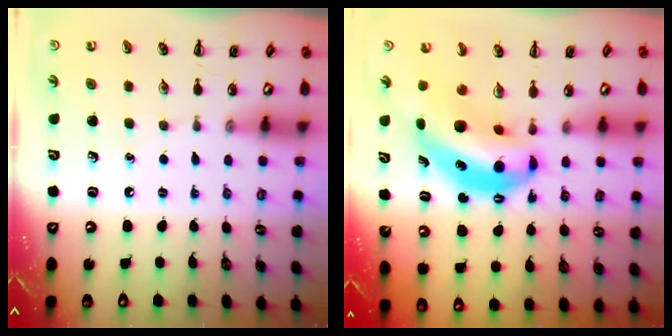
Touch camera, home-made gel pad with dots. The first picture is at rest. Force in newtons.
{"total": 9.5, "press": 9.1, "slide": 2.4}